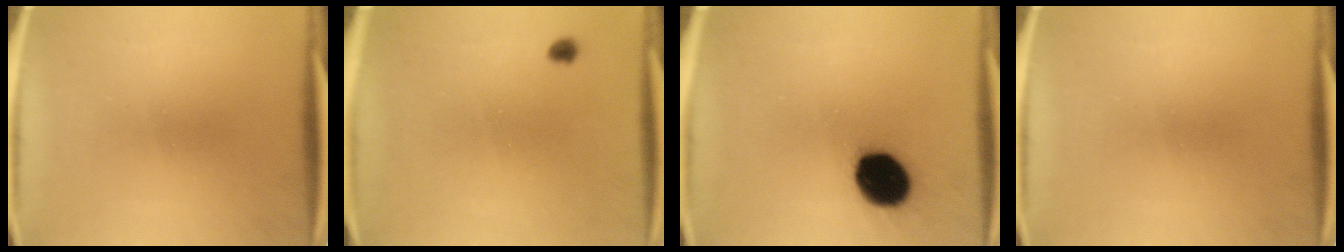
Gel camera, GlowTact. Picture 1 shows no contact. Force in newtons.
{"total": 1.1}
{"total": 15.0}
{"total": 0.0}